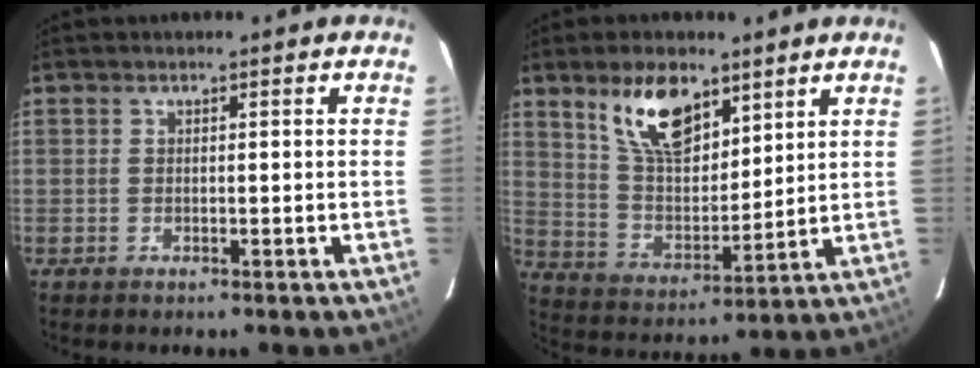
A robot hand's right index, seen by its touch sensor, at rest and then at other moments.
{"total": 13.2, "force": [8.0, 6.4, 8.3], "torque": [-0.149, 0.004, 0.158]}